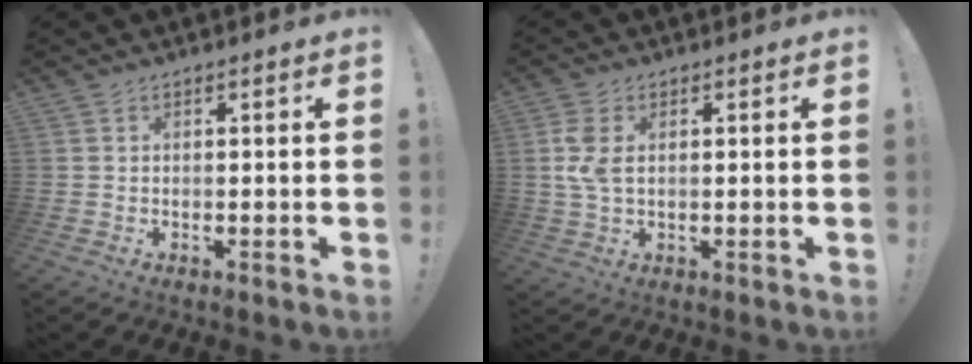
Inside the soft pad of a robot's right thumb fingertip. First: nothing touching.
{"total": 5.6, "force": [1.1, 3.5, 4.2], "torque": [-0.097, 0.001, 0.018]}